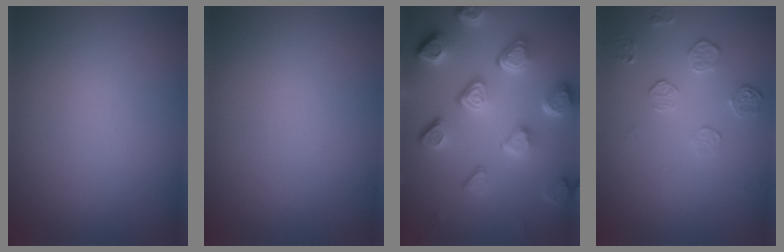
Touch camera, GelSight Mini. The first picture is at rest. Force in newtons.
{"total": 0.0}
{"total": 7.6, "press": 5.7, "slide": 5.1}
{"total": 1.8, "press": 1.2, "slide": 1.3}